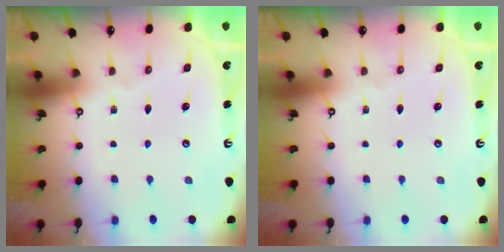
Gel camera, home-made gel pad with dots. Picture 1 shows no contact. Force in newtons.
{"total": 0.0}